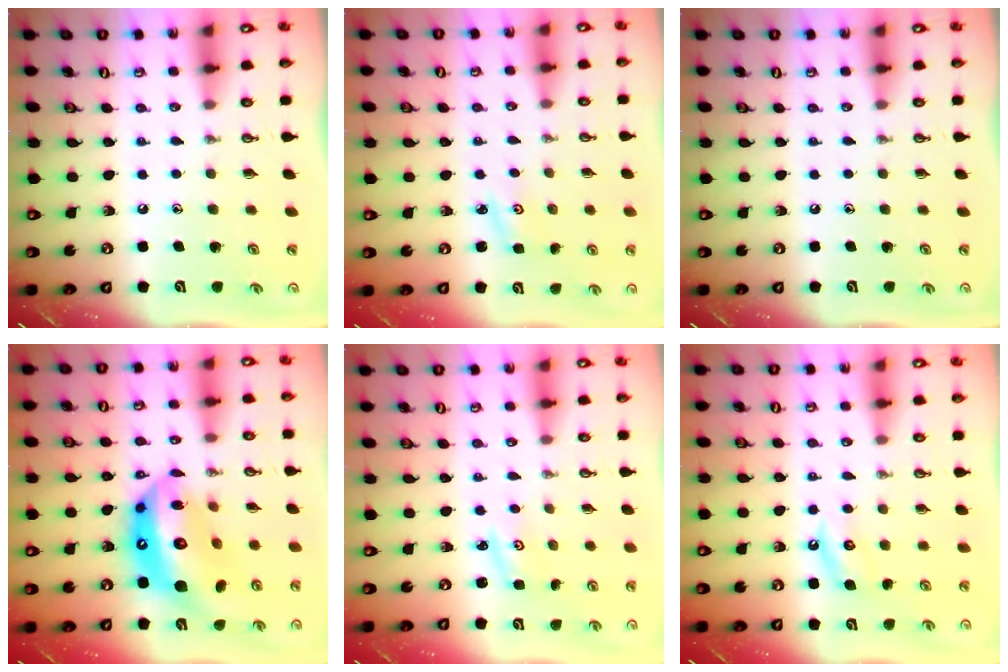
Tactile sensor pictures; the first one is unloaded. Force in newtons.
{"total": 3.0, "press": 3.0, "slide": 0.4}
{"total": 0.0}
{"total": 20.5, "press": 20.4, "slide": 2.1}
{"total": 2.3, "press": 2.3, "slide": 0.3}
{"total": 3.8, "press": 3.8, "slide": 0.3}